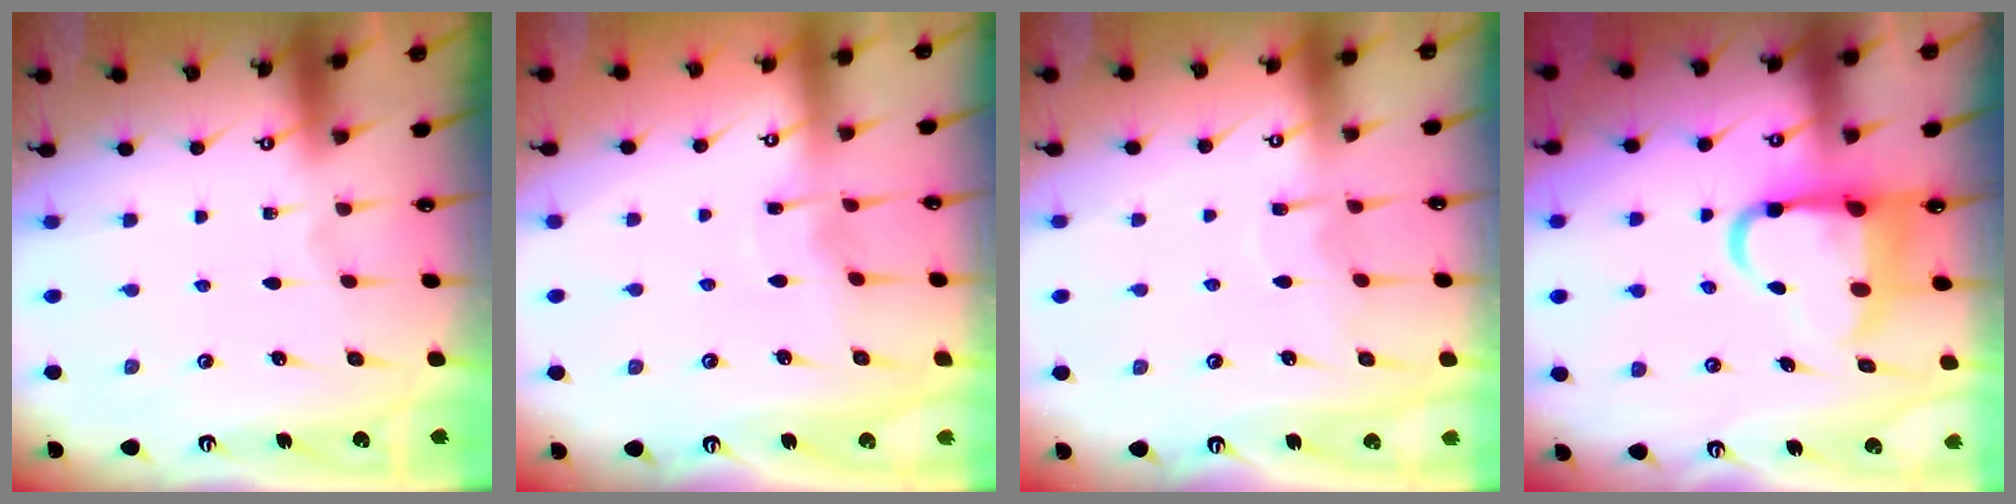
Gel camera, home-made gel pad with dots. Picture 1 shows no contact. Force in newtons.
{"total": 2.9, "press": 2.9, "slide": 0.4}
{"total": 8.1, "press": 8.1, "slide": 0.6}
{"total": 10.7, "press": 10.5, "slide": 2.1}